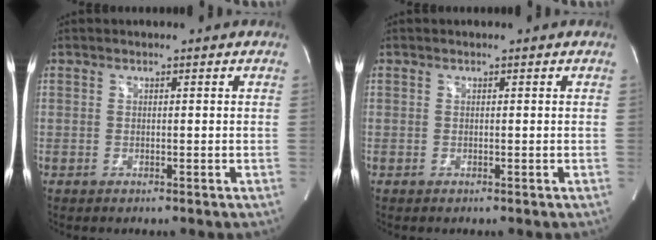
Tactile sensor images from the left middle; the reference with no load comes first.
{"total": 0.0}